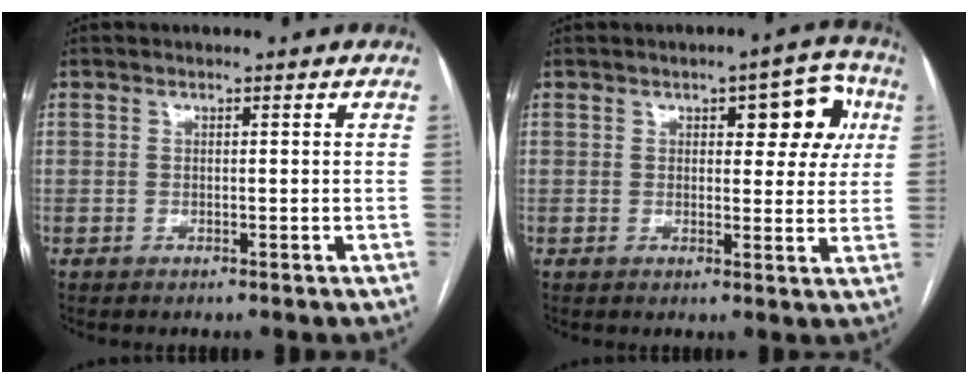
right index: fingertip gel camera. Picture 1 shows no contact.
{"total": 7.8, "force": [2.7, 3.3, 6.5], "torque": [-0.062, 0.023, 0.029]}